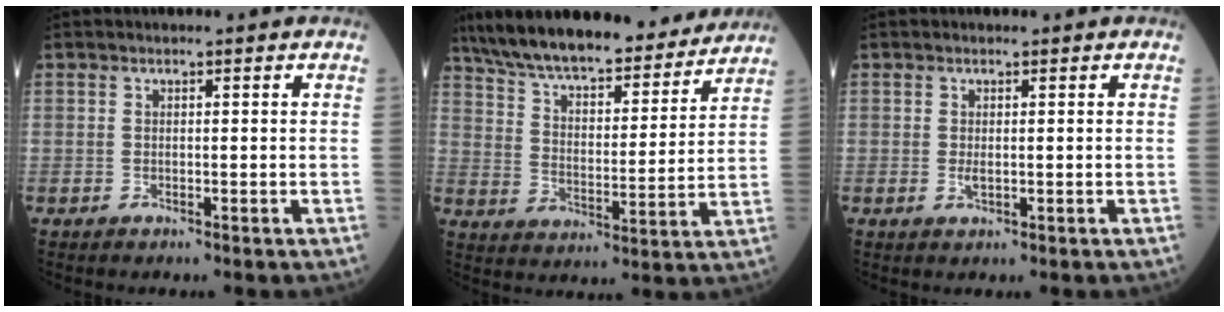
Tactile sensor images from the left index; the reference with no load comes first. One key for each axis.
{"total": 23.6, "fx": 20.7, "fy": 5.2, "fz": 10.0, "tx": -0.162, "ty": 0.012, "tz": 0.298}
{"total": 0.9, "fx": -0.1, "fy": 0.5, "fz": 0.8, "tx": -0.015, "ty": -0.002, "tz": 0.000}